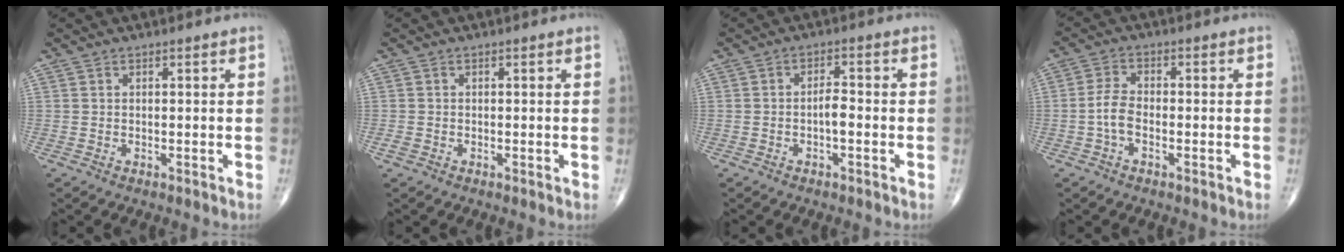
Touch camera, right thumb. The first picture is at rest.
{"total": 1.1, "force": [-0.4, 0.8, 0.6], "torque": [-0.015, -0.002, -0.008]}
{"total": 2.8, "force": [-0.8, 1.1, 2.4], "torque": [-0.036, 0.011, -0.015]}
{"total": 4.2, "force": [-1.2, 2.2, 3.3], "torque": [-0.070, 0.015, -0.029]}